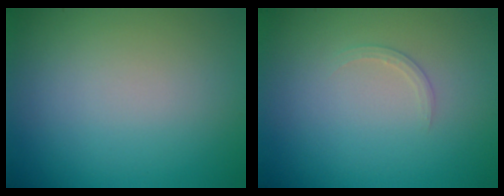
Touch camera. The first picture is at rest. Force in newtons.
{"total": 1.0, "press": 1.0, "slide": 0.0}